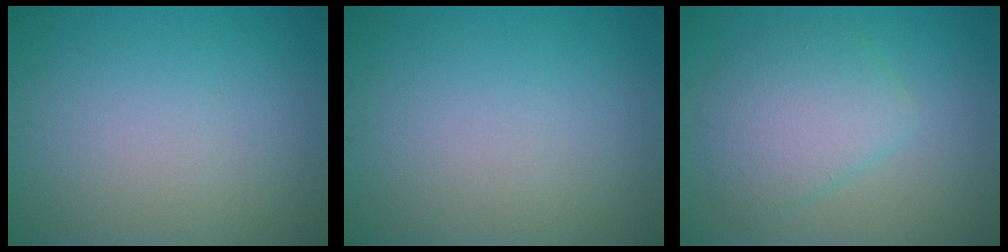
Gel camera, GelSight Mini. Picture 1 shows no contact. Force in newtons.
{"total": 0.0}
{"total": 4.4, "press": 4.4, "slide": 0.2}